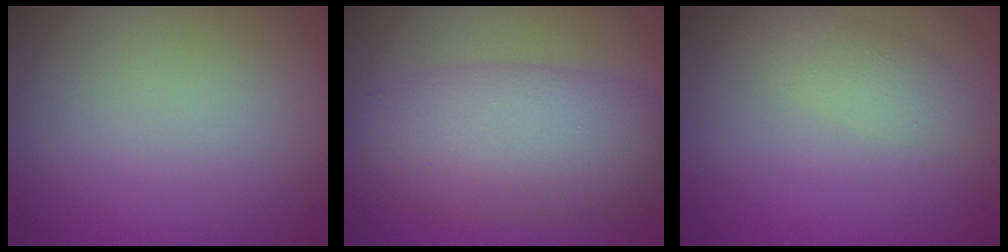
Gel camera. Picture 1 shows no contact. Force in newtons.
{"total": 7.6, "press": 7.6, "slide": 0.2}
{"total": 1.8, "press": 1.8, "slide": 0.2}